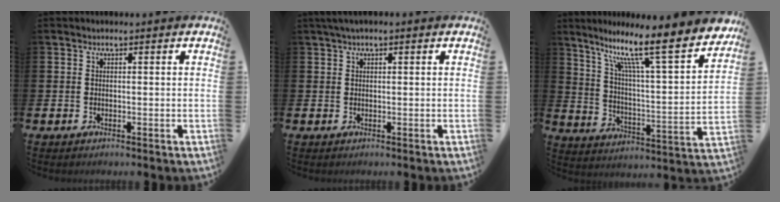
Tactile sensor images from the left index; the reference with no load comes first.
{"total": 1.4, "force": [0.8, 0.3, 1.0], "torque": [-0.028, 0.008, 0.016]}
{"total": 12.9, "force": [9.0, 2.2, 8.9], "torque": [-0.173, -0.068, 0.135]}